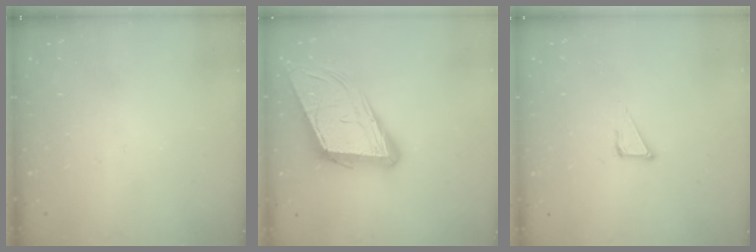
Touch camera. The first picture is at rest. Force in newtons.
{"total": 15.9, "press": 15.4, "slide": 4.0}
{"total": 3.3, "press": 3.3, "slide": 0.2}